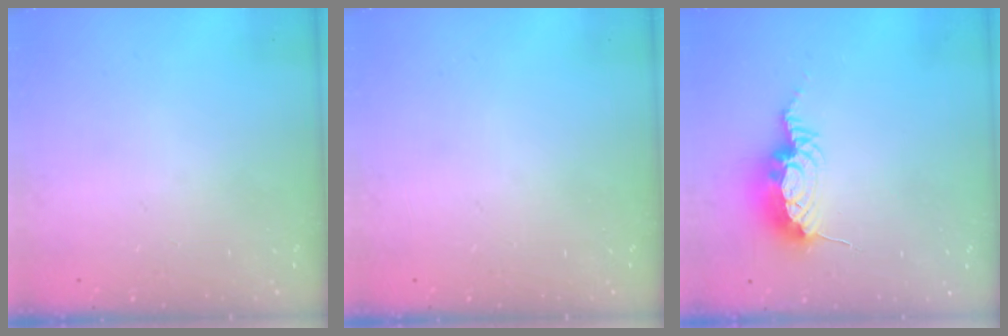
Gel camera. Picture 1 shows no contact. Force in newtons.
{"total": 0.0}
{"total": 9.7, "press": 9.7, "slide": 1.1}